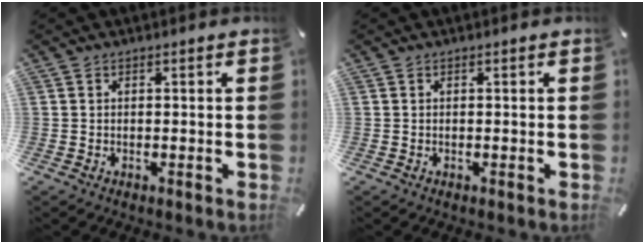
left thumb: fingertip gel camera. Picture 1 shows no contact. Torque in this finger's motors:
{"motor_torque": [0.00, 0.00, -0.01, 0.02, 0.00]}